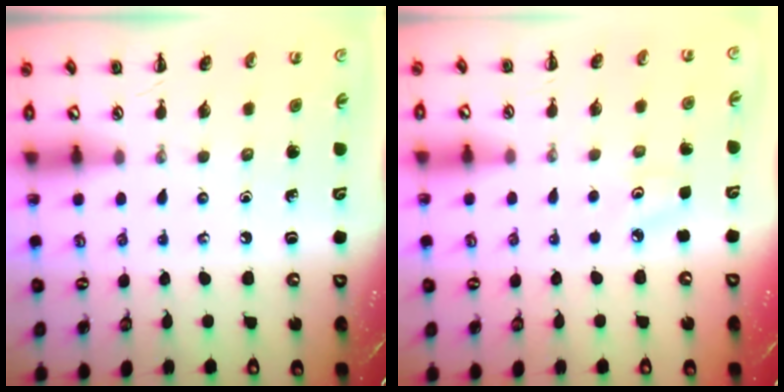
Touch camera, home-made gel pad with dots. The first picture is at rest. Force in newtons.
{"total": 4.3, "press": 4.1, "slide": 1.3}